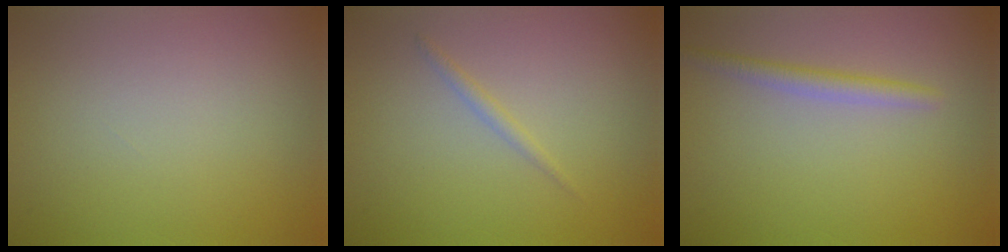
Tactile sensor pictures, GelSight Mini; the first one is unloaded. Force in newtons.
{"total": 0.9, "press": 0.9, "slide": 0.1}
{"total": 1.9, "press": 1.9, "slide": 0.0}